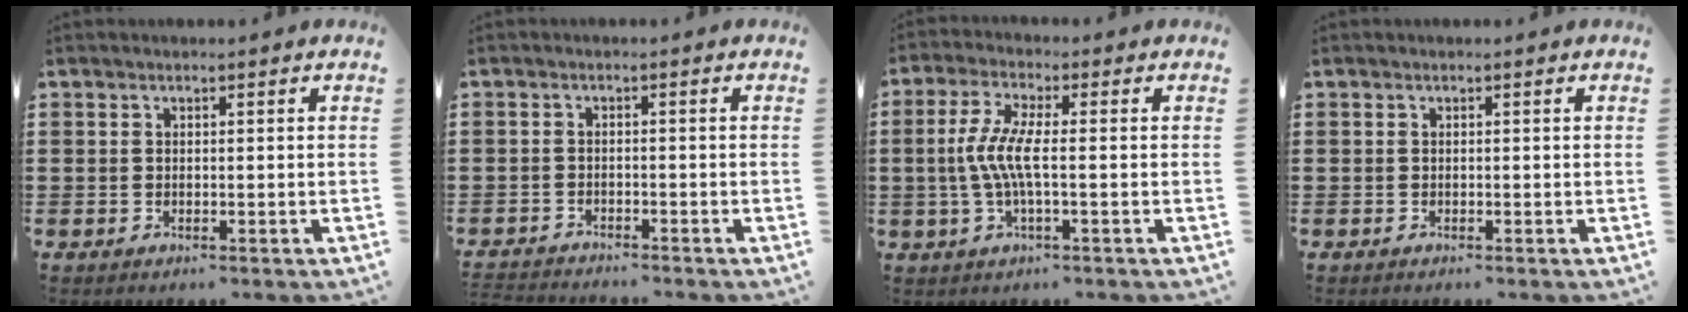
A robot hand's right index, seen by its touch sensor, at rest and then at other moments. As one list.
[{"total": 1.9, "force": [-1.9, 0.0, -0.3], "torque": [0.001, 0.000, -0.042]}, {"total": 6.0, "force": [-0.8, 1.0, 5.9], "torque": [-0.141, -0.013, -0.027]}, {"total": 0.0}]